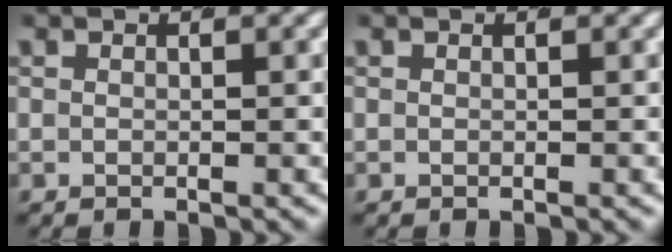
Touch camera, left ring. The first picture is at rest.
{"total": 0.0}